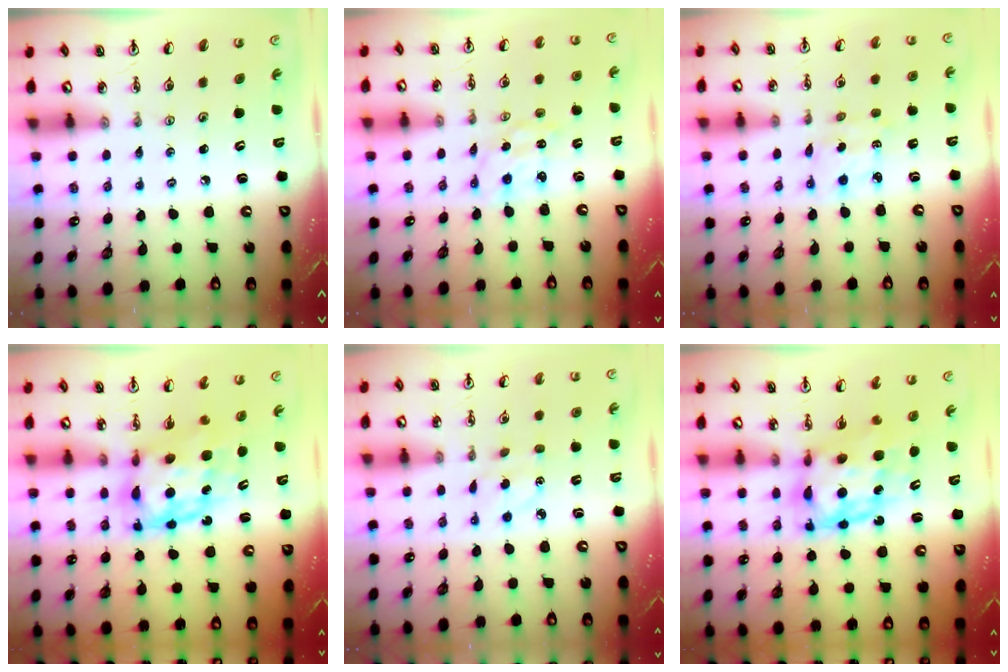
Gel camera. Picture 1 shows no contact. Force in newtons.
{"total": 1.4, "press": 1.4, "slide": 0.1}
{"total": 2.3, "press": 2.3, "slide": 0.6}
{"total": 8.6, "press": 8.5, "slide": 0.8}
{"total": 3.0, "press": 2.9, "slide": 0.8}
{"total": 8.6, "press": 8.5, "slide": 0.8}